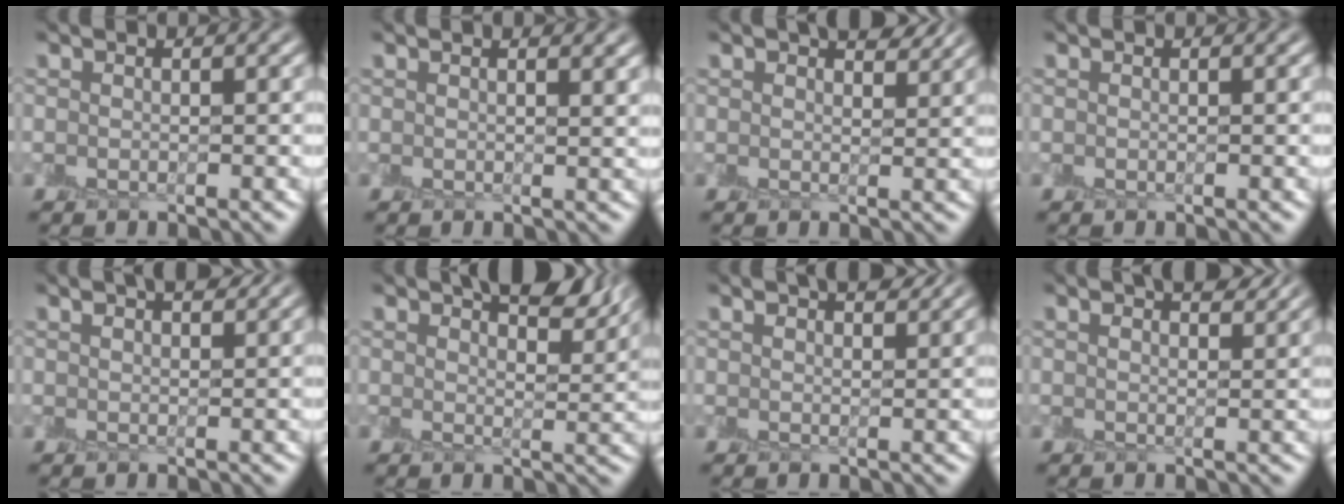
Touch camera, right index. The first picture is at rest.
{"total": 2.4, "force": [1.5, 0.9, 1.7], "torque": [-0.002, 0.008, 0.003]}
{"total": 4.1, "force": [2.9, 1.3, 2.5], "torque": [-0.021, 0.010, 0.030]}
{"total": 0.0}
{"total": 2.8, "force": [2.0, 0.7, 1.8], "torque": [-0.013, 0.005, 0.022]}
{"total": 7.4, "force": [5.2, 2.5, 4.6], "torque": [-0.045, 0.023, 0.064]}
{"total": 3.6, "force": [2.6, 1.0, 2.2], "torque": [-0.016, 0.010, 0.026]}
{"total": 4.2, "force": [3.0, 1.3, 2.7], "torque": [-0.022, 0.013, 0.028]}